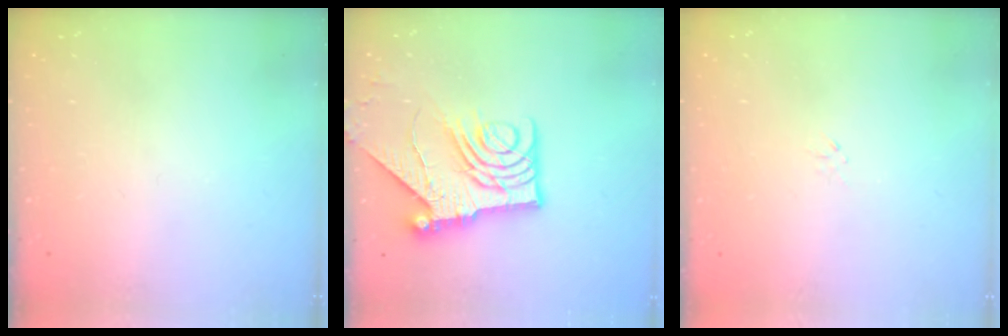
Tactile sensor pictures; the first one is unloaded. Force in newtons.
{"total": 15.5, "press": 15.4, "slide": 1.7}
{"total": 0.0}